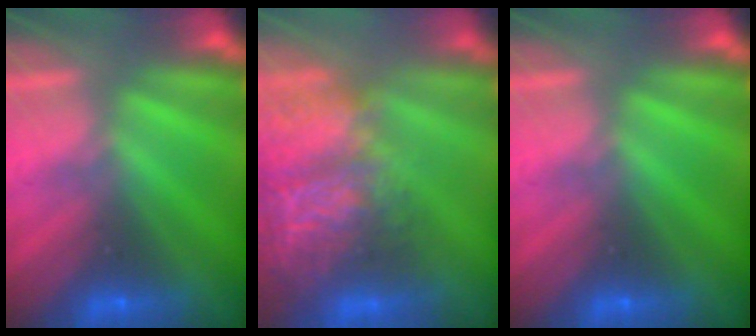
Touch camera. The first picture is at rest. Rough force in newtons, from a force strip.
{"total": 7.6}
{"total": 0.0}